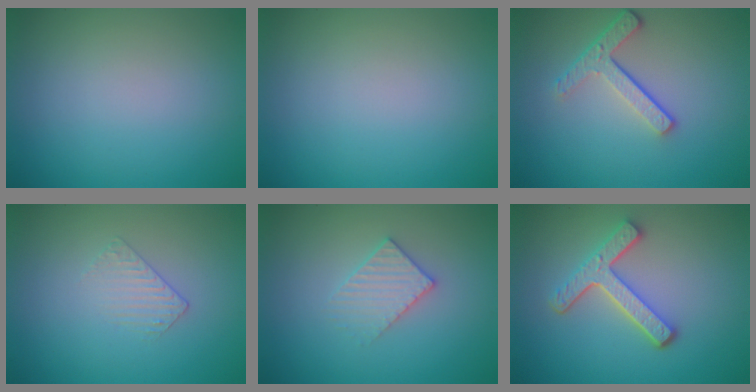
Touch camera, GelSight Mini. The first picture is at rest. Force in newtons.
{"total": 0.0}
{"total": 3.5, "press": 2.6, "slide": 2.3}
{"total": 1.0, "press": 0.3, "slide": 1.0}
{"total": 2.3, "press": 2.2, "slide": 0.3}
{"total": 4.4, "press": 3.4, "slide": 2.9}